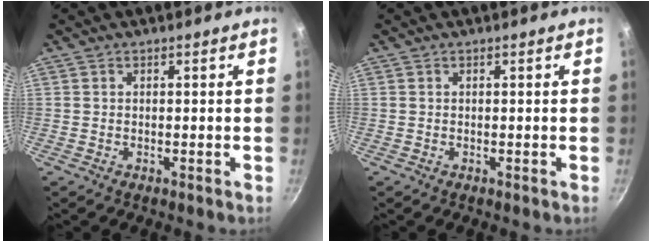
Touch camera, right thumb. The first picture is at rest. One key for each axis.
{"total": 0.0}